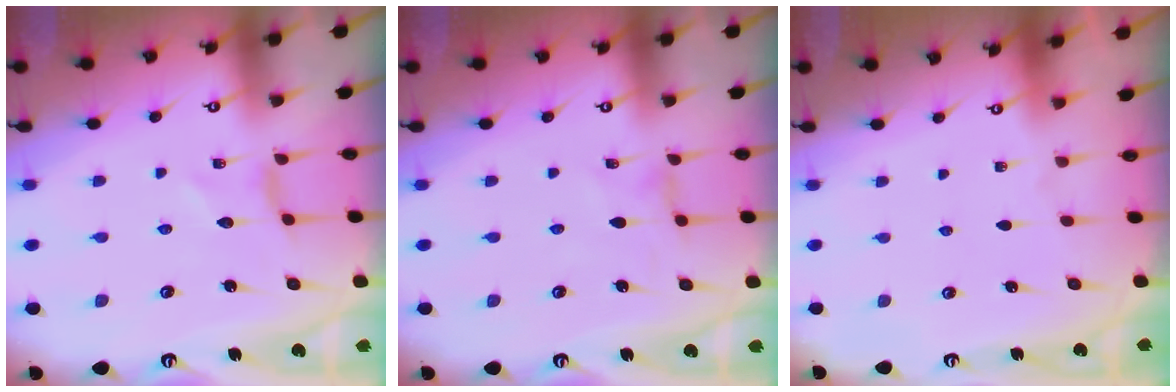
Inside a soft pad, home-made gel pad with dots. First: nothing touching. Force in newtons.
{"total": 0.5, "press": 0.5, "slide": 0.2}
{"total": 0.0}